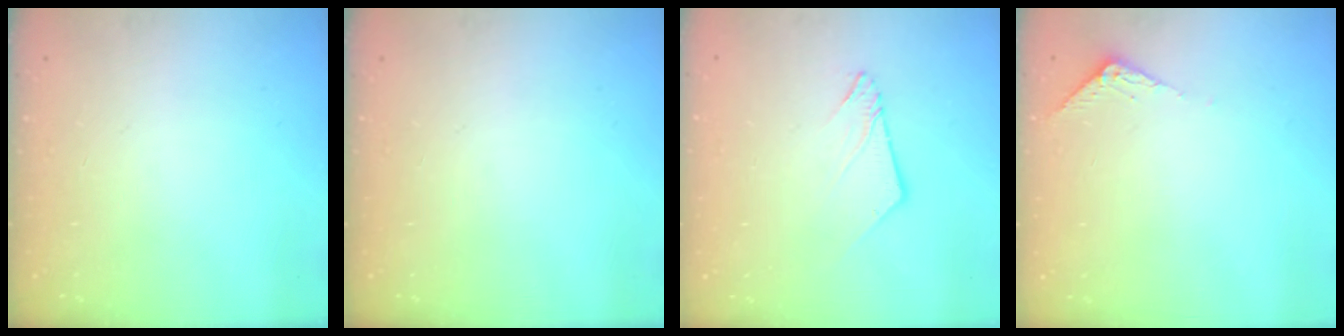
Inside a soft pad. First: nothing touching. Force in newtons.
{"total": 0.0}
{"total": 6.2, "press": 6.2, "slide": 0.6}
{"total": 4.0, "press": 4.0, "slide": 0.5}